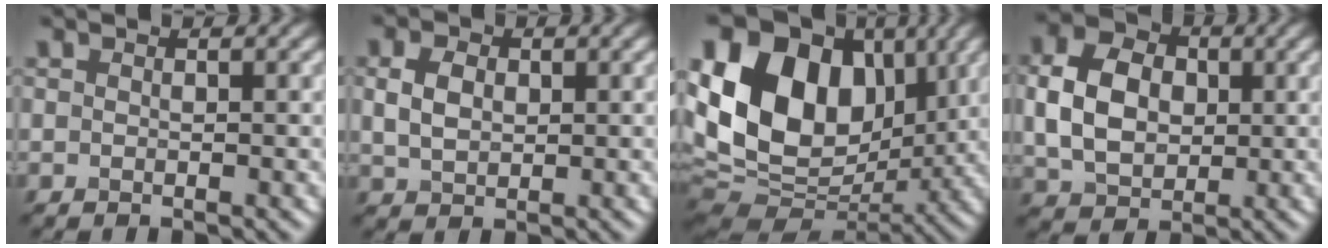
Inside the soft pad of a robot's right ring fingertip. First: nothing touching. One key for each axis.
{"total": 3.0, "fx": 0.6, "fy": 2.2, "fz": 2.0, "tx": -0.047, "ty": 0.004, "tz": 0.012}
{"total": 18.7, "fx": 3.9, "fy": 13.4, "fz": 12.3, "tx": -0.228, "ty": 0.037, "tz": 0.074}
{"total": 6.9, "fx": 0.6, "fy": 5.2, "fz": 4.5, "tx": -0.100, "ty": 0.006, "tz": 0.007}